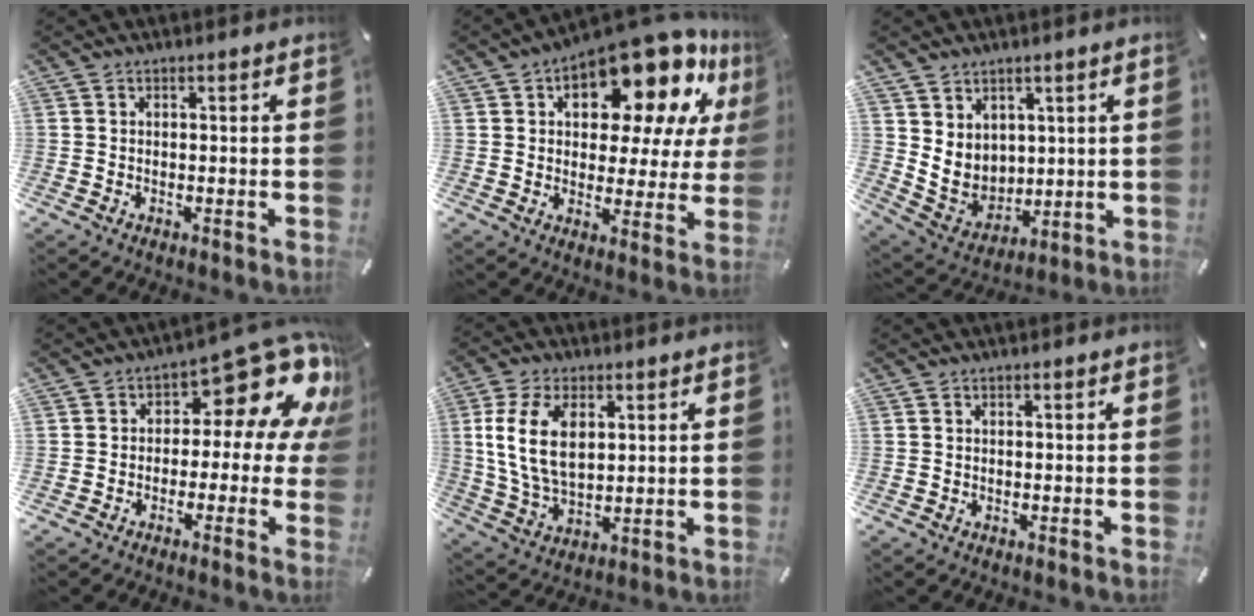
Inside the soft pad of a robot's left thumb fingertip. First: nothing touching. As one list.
[{"total": 19.5, "force": [12.2, 9.3, 12.1], "torque": [-0.176, -0.089, 0.204]}, {"total": 7.8, "force": [3.5, 6.9, 1.0], "torque": [-0.035, -0.044, 0.072]}, {"total": 15.0, "force": [7.4, 7.3, 10.8], "torque": [-0.141, -0.057, 0.118]}, {"total": 12.3, "force": [3.2, 7.8, 9.0], "torque": [-0.211, -0.001, 0.055]}, {"total": 0.0}]